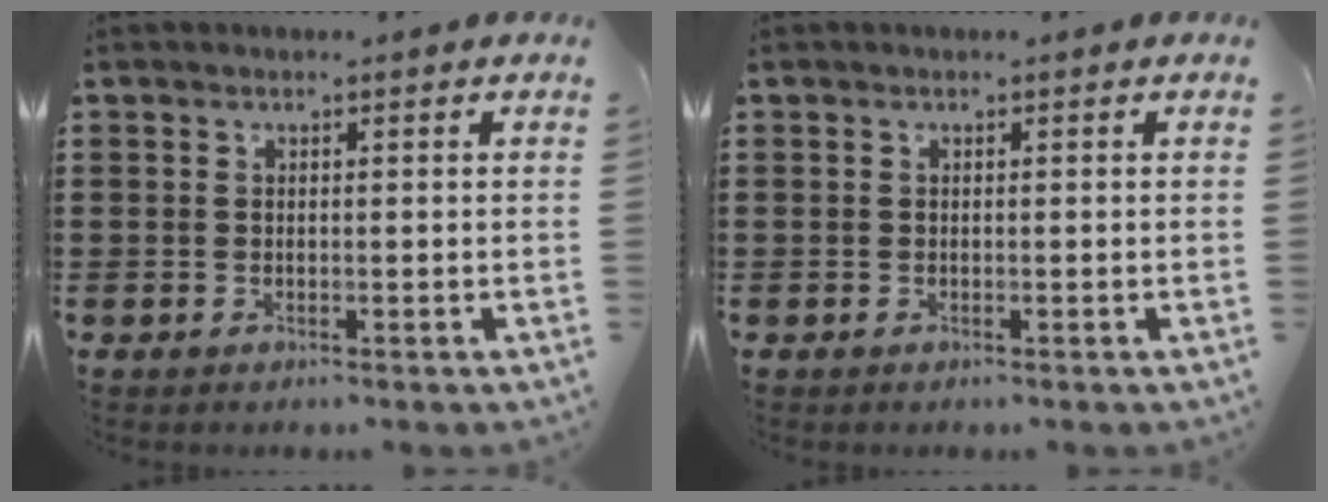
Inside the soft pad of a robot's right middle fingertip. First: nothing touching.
{"total": 0.0}